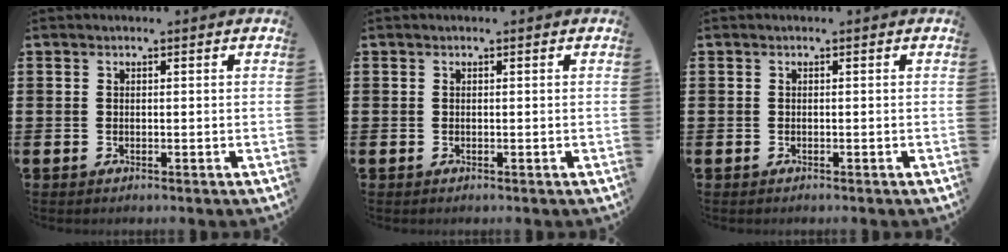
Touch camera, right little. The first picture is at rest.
{"total": 0.0}
{"total": 0.0}